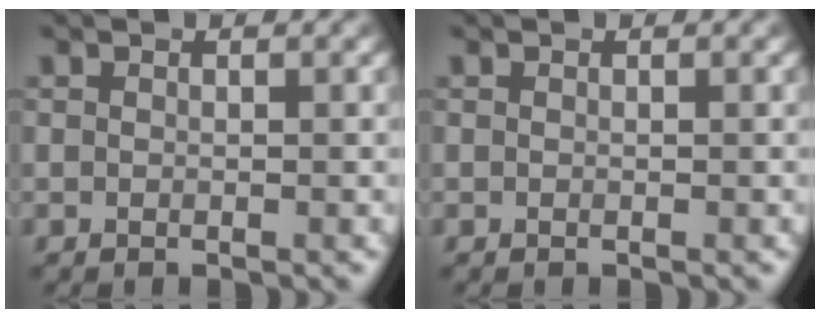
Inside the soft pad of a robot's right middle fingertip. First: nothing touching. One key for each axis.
{"total": 0.0}